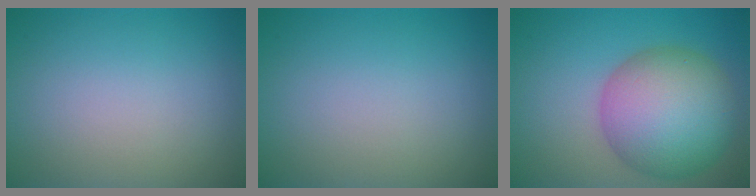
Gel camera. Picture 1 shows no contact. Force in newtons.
{"total": 0.0}
{"total": 10.5, "press": 10.5, "slide": 0.3}